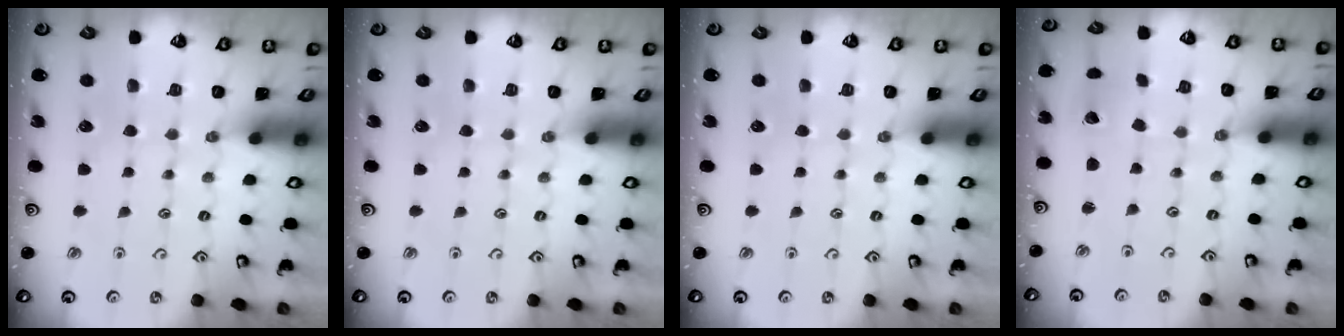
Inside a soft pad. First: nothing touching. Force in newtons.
{"total": 0.0}
{"total": 0.0}
{"total": 2.0, "press": 2.0, "slide": 0.1}